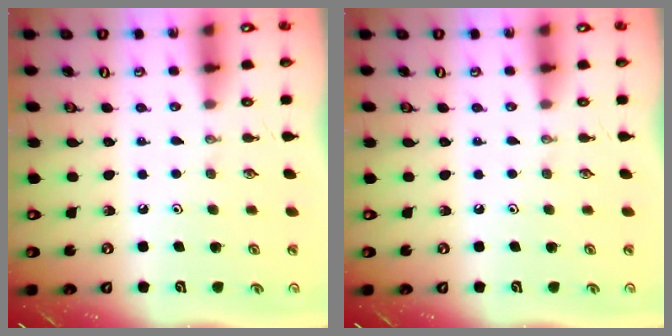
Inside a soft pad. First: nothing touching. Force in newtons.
{"total": 0.0}